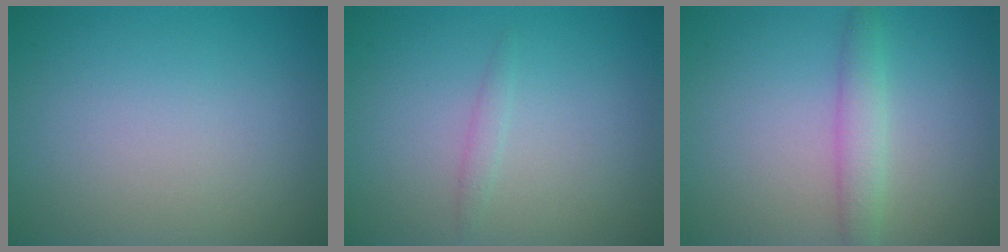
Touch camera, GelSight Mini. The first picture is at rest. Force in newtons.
{"total": 0.8, "press": 0.8, "slide": 0.1}
{"total": 2.3, "press": 2.3, "slide": 0.2}